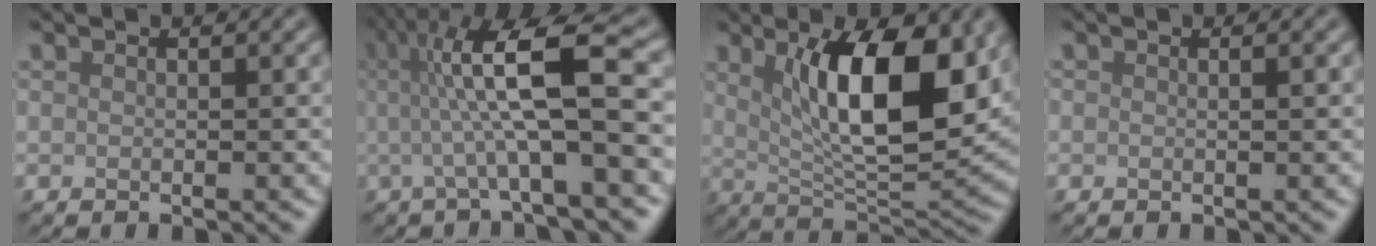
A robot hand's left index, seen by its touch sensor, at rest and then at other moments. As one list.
[{"total": 9.7, "force": [1.0, 2.0, 9.5], "torque": [-0.143, 0.005, 0.017]}, {"total": 9.9, "force": [3.1, 3.4, 8.7], "torque": [-0.133, -0.009, 0.056]}, {"total": 0.5, "force": [0.0, 0.1, 0.5], "torque": [-0.006, -0.001, -0.001]}]